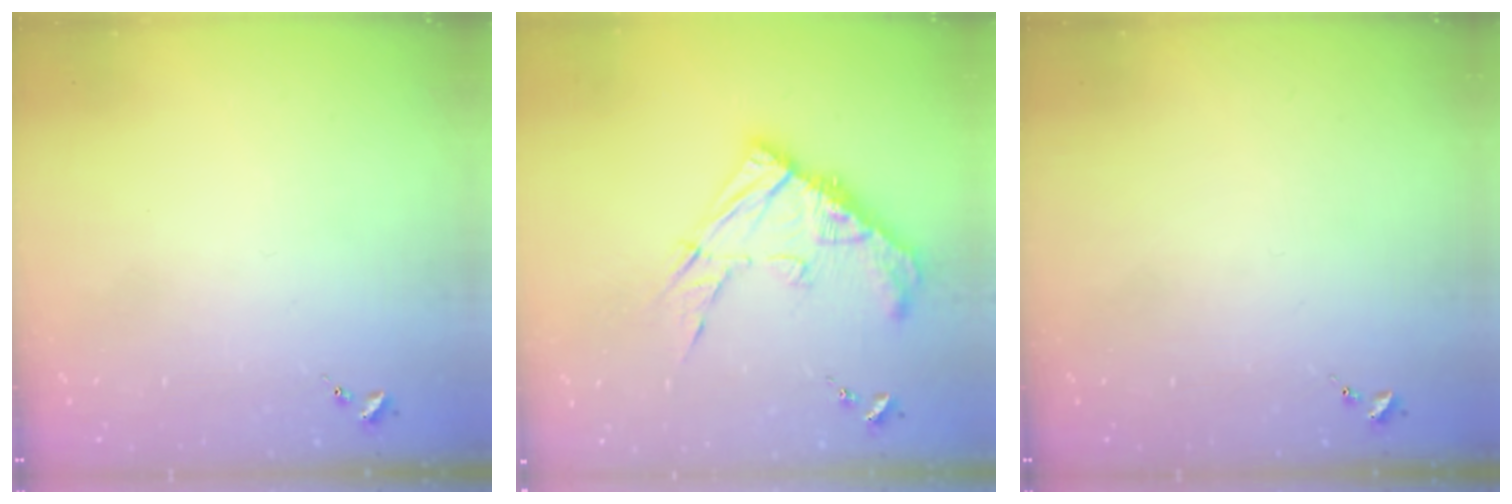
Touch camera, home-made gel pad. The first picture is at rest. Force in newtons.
{"total": 15.6, "press": 15.5, "slide": 1.4}
{"total": 0.0}